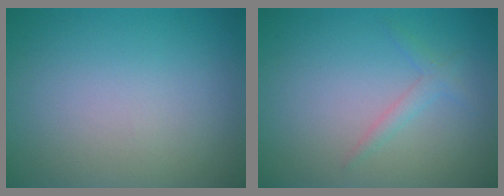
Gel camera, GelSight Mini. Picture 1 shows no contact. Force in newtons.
{"total": 1.3, "press": 1.3, "slide": 0.1}